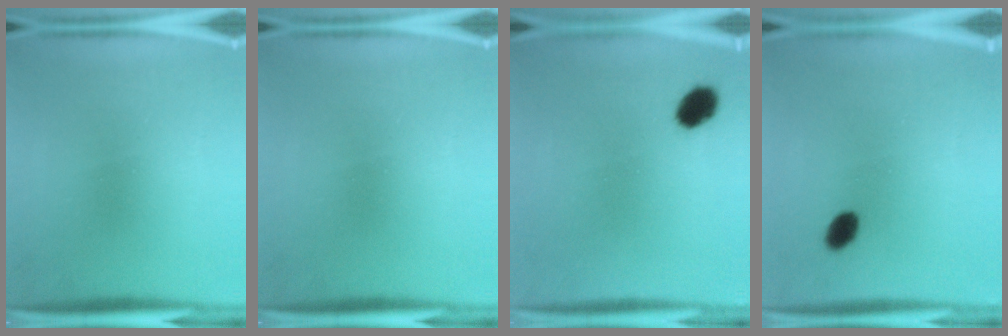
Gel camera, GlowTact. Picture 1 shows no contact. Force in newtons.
{"total": 0.0}
{"total": 4.7}
{"total": 3.5}